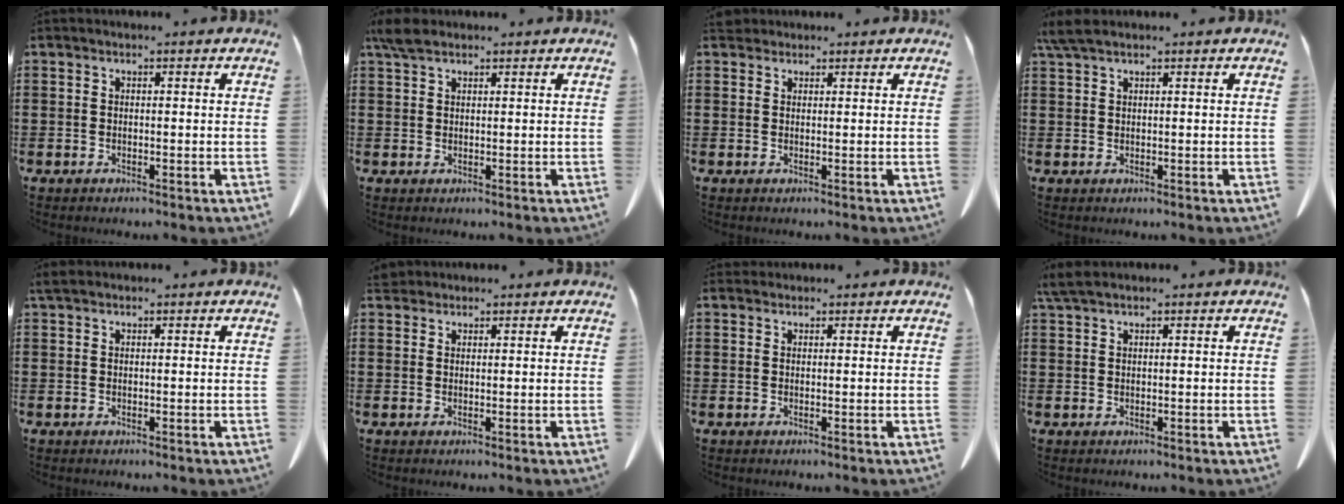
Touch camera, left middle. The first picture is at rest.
{"total": 2.7, "force": [2.0, 1.2, 1.3], "torque": [-0.032, 0.005, 0.039]}
{"total": 1.9, "force": [1.6, 0.9, 0.5], "torque": [-0.016, 0.006, 0.033]}
{"total": 2.5, "force": [1.8, 0.5, 1.7], "torque": [-0.038, 0.002, 0.033]}
{"total": 1.1, "force": [0.8, 0.4, 0.5], "torque": [-0.015, 0.002, 0.017]}
{"total": 1.9, "force": [1.6, 0.8, 0.4], "torque": [-0.014, 0.005, 0.033]}
{"total": 0.7, "force": [0.6, 0.3, 0.0], "torque": [-0.001, 0.001, 0.012]}
{"total": 1.9, "force": [1.5, 0.2, 1.2], "torque": [-0.027, -0.001, 0.028]}